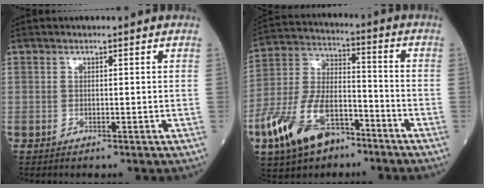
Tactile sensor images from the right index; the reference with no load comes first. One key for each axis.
{"total": 14.5, "fx": -8.4, "fy": 7.0, "fz": 9.6, "tx": -0.205, "ty": 0.006, "tz": -0.154}